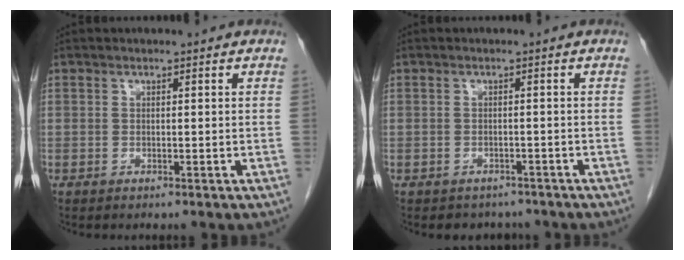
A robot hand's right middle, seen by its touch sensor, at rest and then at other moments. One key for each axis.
{"total": 3.8, "fx": -3.2, "fy": 2.0, "fz": 0.2, "tx": -0.006, "ty": 0.008, "tz": -0.040}